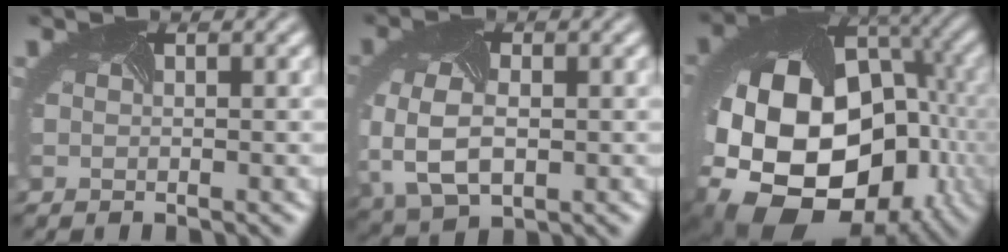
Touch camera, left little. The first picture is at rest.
{"total": 5.8, "force": [-0.9, 3.9, 4.2], "torque": [-0.119, -0.018, -0.008]}
{"total": 21.7, "force": [-5.1, 16.8, 12.8], "torque": [-0.225, -0.055, -0.092]}